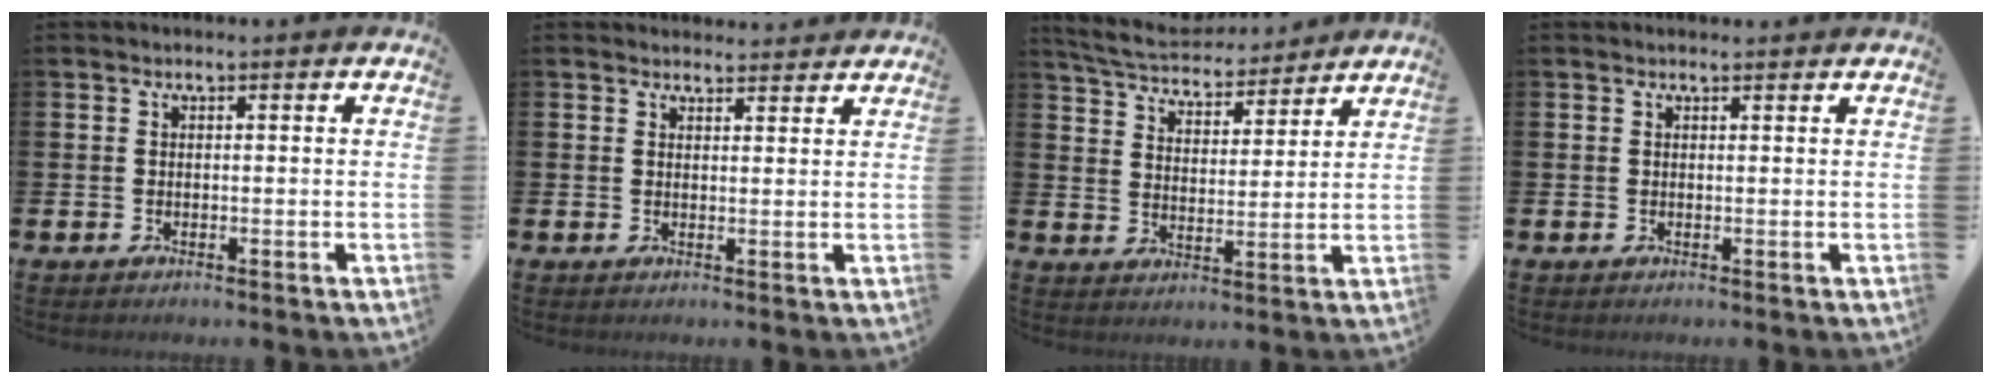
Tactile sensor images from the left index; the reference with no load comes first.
{"total": 2.3, "force": [2.3, 0.5, -0.2], "torque": [0.010, -0.013, 0.040]}
{"total": 6.4, "force": [6.1, 1.3, 1.1], "torque": [-0.055, -0.035, 0.110]}
{"total": 0.6, "force": [0.6, 0.1, 0.2], "torque": [0.006, -0.003, 0.009]}